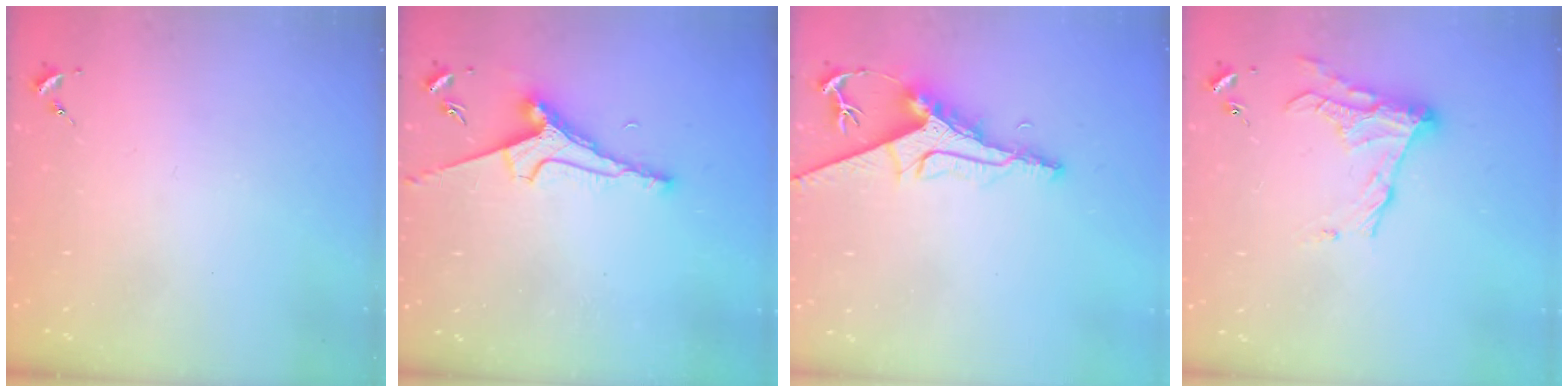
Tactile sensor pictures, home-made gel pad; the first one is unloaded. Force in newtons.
{"total": 7.6, "press": 7.5, "slide": 0.9}
{"total": 9.8, "press": 9.7, "slide": 1.1}
{"total": 12.1, "press": 12.1, "slide": 0.3}